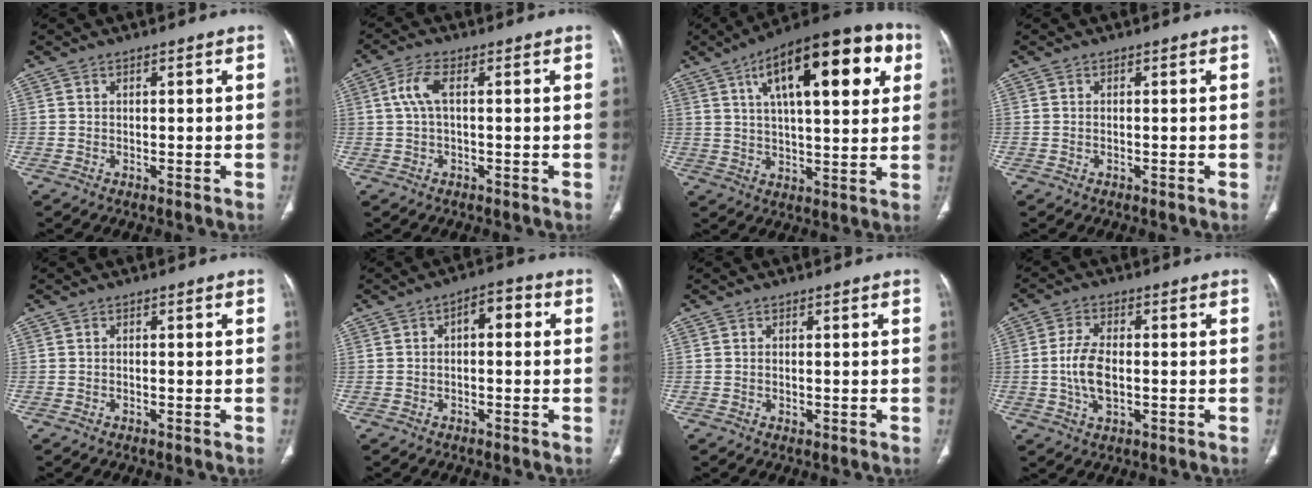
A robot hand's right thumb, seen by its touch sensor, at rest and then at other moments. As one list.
[{"total": 4.3, "force": [0.6, 1.6, 4.0], "torque": [-0.101, 0.011, 0.010]}, {"total": 23.5, "force": [9.0, 9.0, 19.8], "torque": [-0.271, 0.006, 0.131]}, {"total": 0.0}, {"total": 0.0}, {"total": 4.6, "force": [0.7, 2.4, 3.9], "torque": [-0.043, 0.017, 0.000]}, {"total": 0.9, "force": [-0.2, 0.5, 0.7], "torque": [-0.014, 0.001, -0.001]}, {"total": 7.5, "force": [-0.7, 3.9, 6.3], "torque": [-0.131, 0.004, -0.014]}]